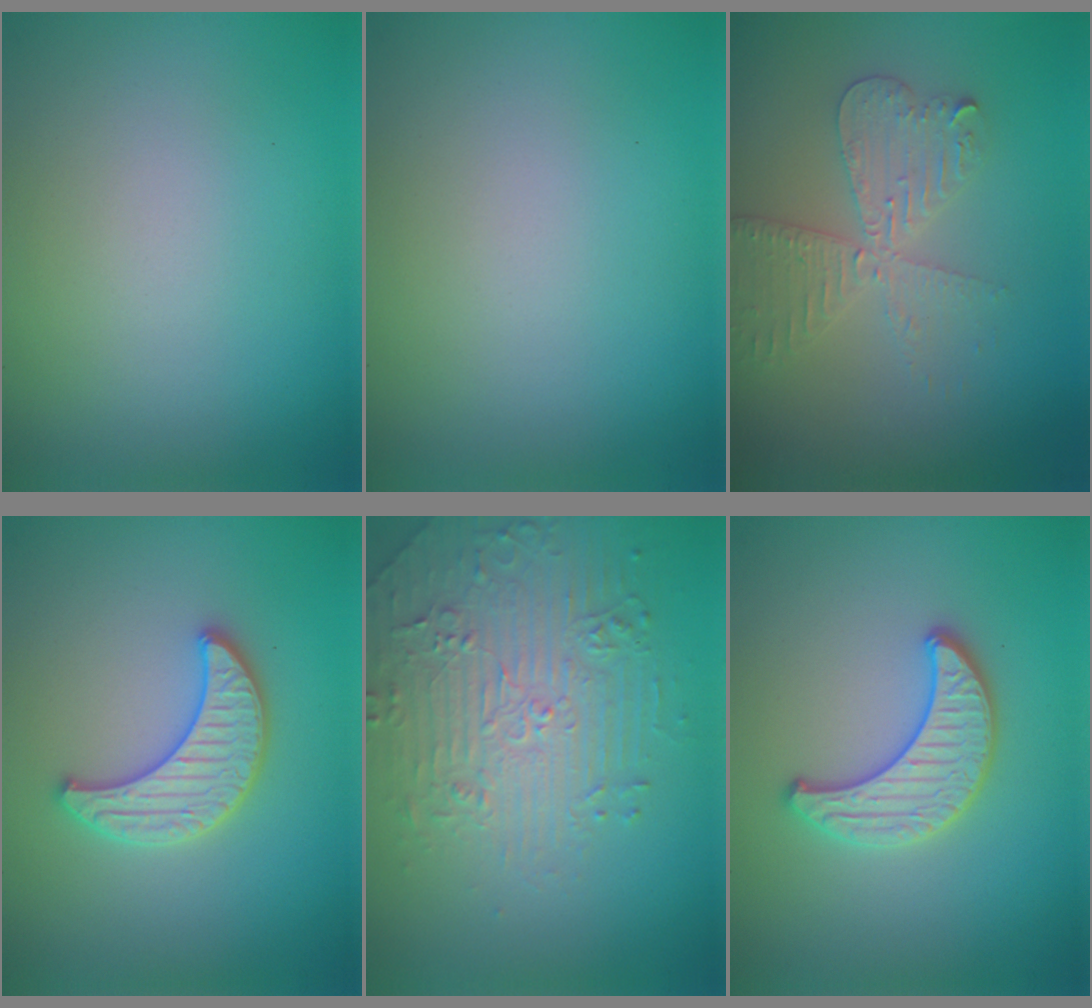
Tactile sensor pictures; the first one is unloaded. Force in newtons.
{"total": 0.0}
{"total": 4.1, "press": 3.5, "slide": 2.0}
{"total": 3.4, "press": 3.3, "slide": 0.6}
{"total": 4.4, "press": 4.0, "slide": 1.8}
{"total": 3.2, "press": 3.1, "slide": 0.4}